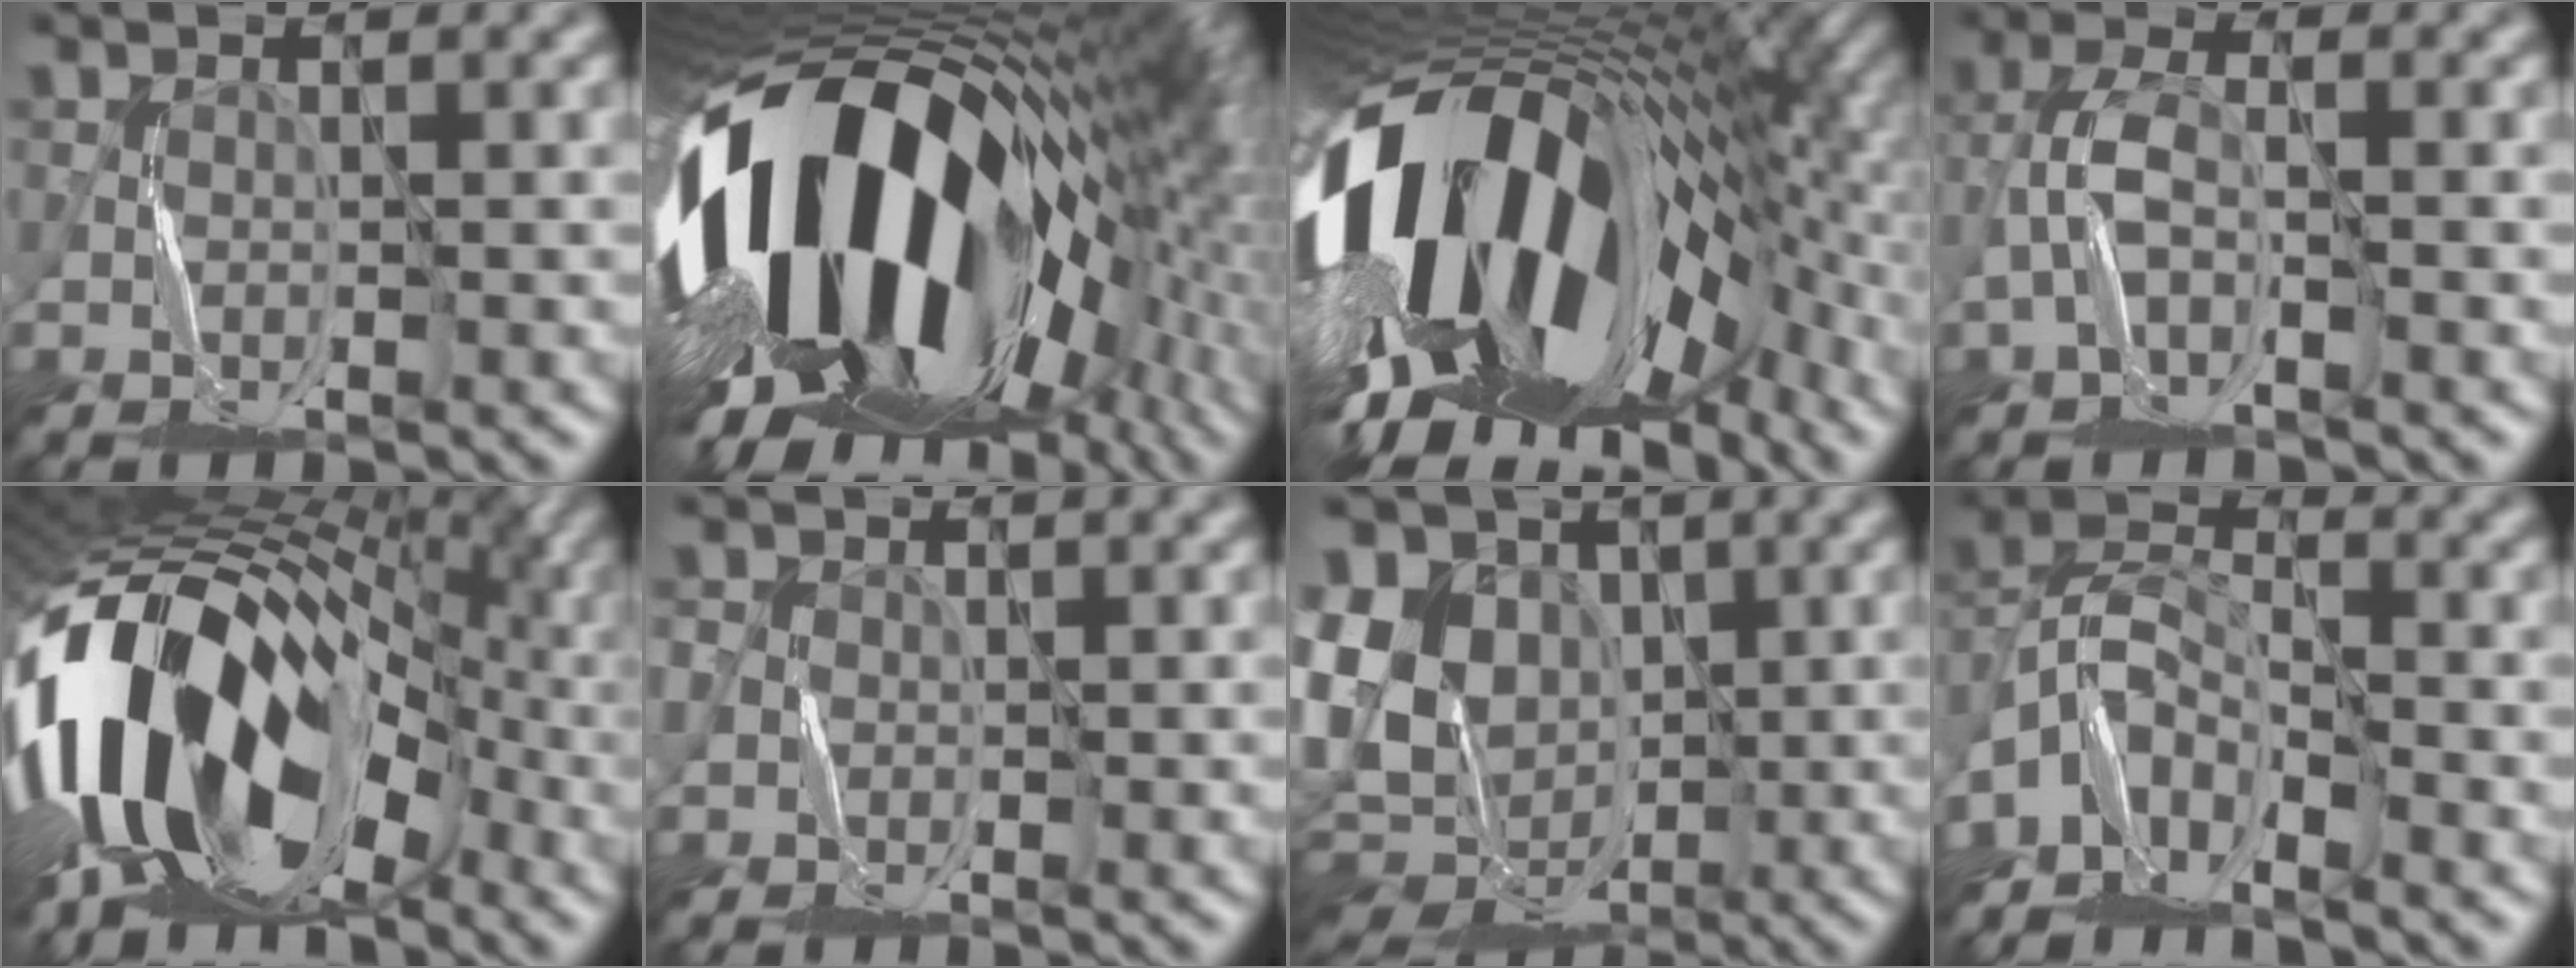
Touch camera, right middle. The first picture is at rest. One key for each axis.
{"total": 19.3, "fx": -1.8, "fy": 11.7, "fz": 15.2, "tx": -0.264, "ty": -0.019, "tz": -0.033}
{"total": 20.4, "fx": -3.2, "fy": 10.6, "fz": 17.2, "tx": -0.326, "ty": -0.048, "tz": -0.053}
{"total": 2.6, "fx": -1.6, "fy": 0.8, "fz": 1.9, "tx": -0.046, "ty": 0.010, "tz": -0.038}
{"total": 16.7, "fx": -4.3, "fy": 9.7, "fz": 12.8, "tx": -0.216, "ty": 0.012, "tz": -0.089}
{"total": 1.3, "fx": -0.2, "fy": 1.3, "fz": 0.1, "tx": 0.001, "ty": 0.002, "tz": -0.008}
{"total": 14.0, "fx": -0.2, "fy": 10.9, "fz": 8.8, "tx": -0.181, "ty": -0.002, "tz": -0.001}
{"total": 5.0, "fx": -4.3, "fy": 1.9, "fz": 1.7, "tx": -0.031, "ty": 0.003, "tz": -0.099}